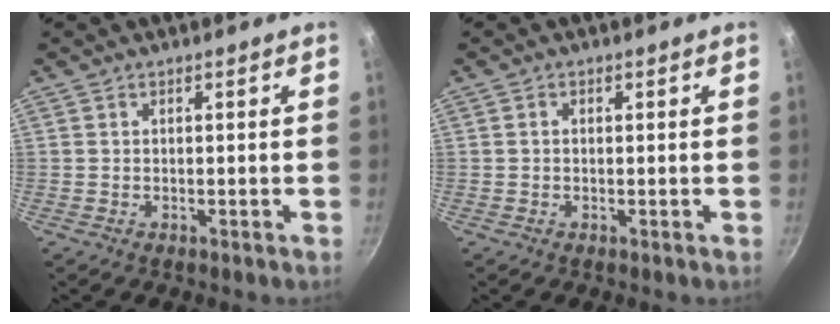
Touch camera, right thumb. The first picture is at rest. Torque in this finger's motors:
{"motor_torque": [-0.19, -0.49, -0.36, 0.04, -0.02]}